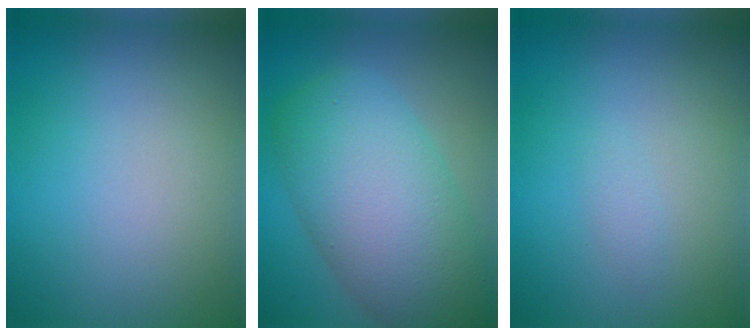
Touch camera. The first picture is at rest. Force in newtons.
{"total": 9.5, "press": 9.5, "slide": 0.1}
{"total": 0.6, "press": 0.6, "slide": 0.0}